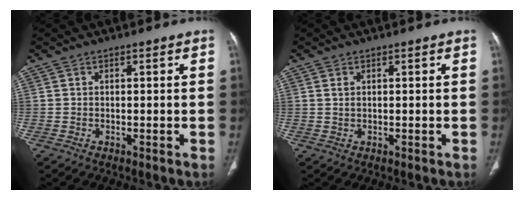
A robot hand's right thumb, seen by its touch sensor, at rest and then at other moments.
{"total": 1.1, "force": [0.5, 0.6, 0.8], "torque": [-0.021, 0.003, 0.013]}